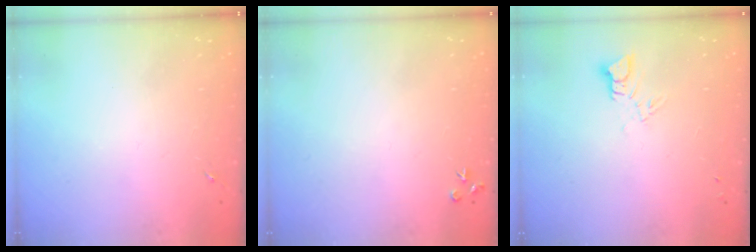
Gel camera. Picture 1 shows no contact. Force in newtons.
{"total": 3.5, "press": 3.5, "slide": 0.4}
{"total": 3.4, "press": 3.4, "slide": 0.2}